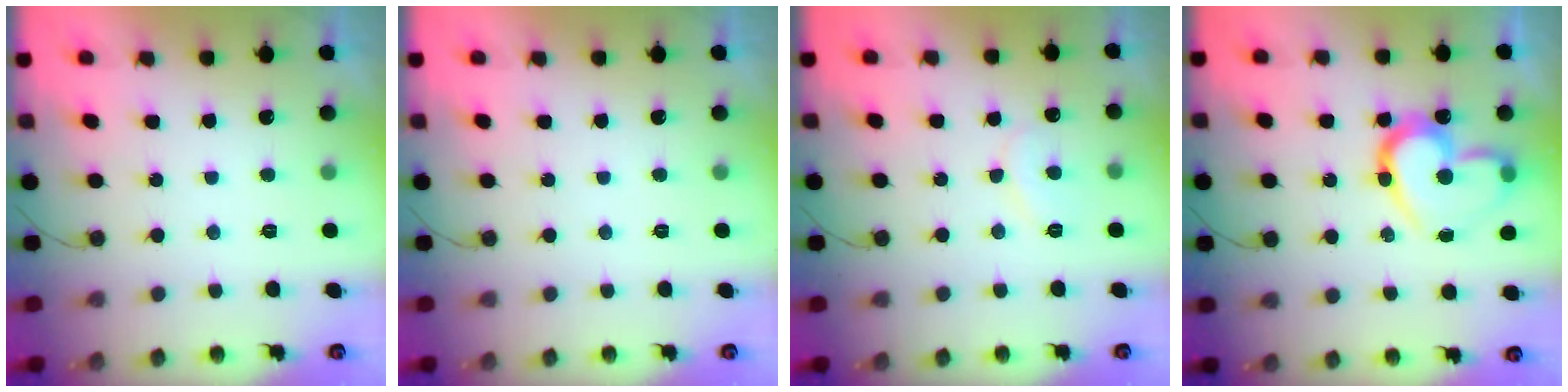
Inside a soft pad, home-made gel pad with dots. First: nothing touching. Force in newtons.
{"total": 0.0}
{"total": 6.9, "press": 6.9, "slide": 0.2}
{"total": 16.6, "press": 16.5, "slide": 1.8}